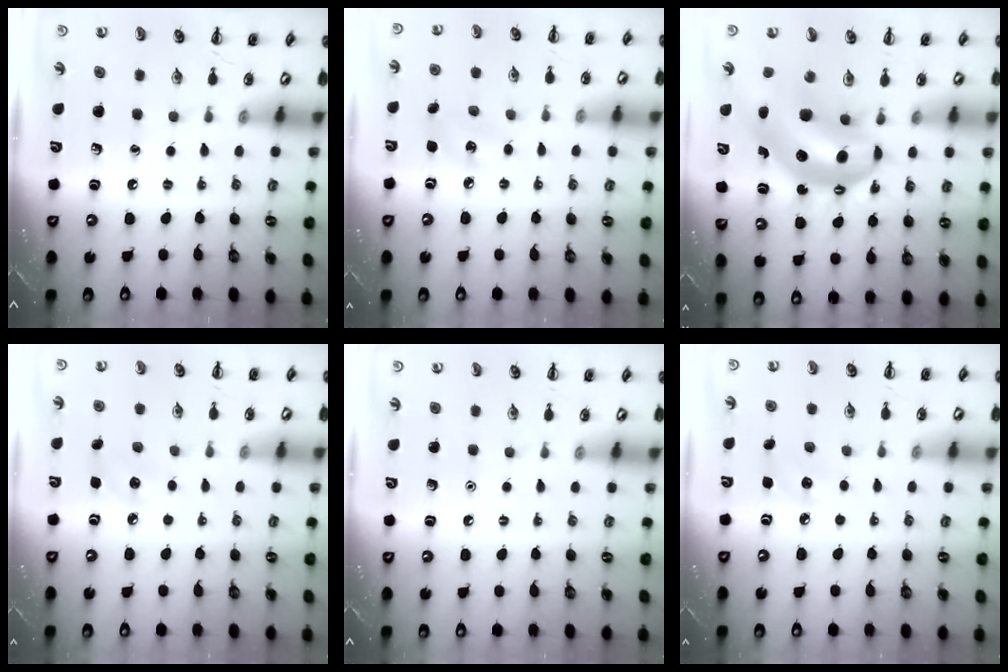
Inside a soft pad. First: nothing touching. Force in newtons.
{"total": 6.0, "press": 5.8, "slide": 1.7}
{"total": 11.1, "press": 10.7, "slide": 2.9}
{"total": 6.6, "press": 6.3, "slide": 1.7}
{"total": 1.6, "press": 1.6, "slide": 0.1}
{"total": 6.6, "press": 6.3, "slide": 1.7}